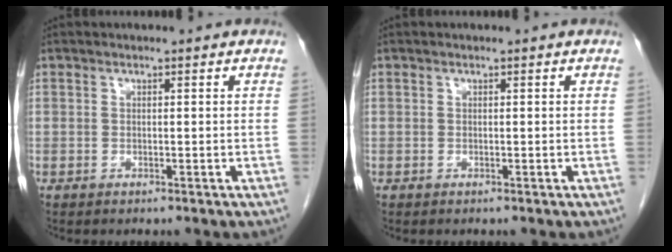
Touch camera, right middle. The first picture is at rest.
{"total": 0.0}